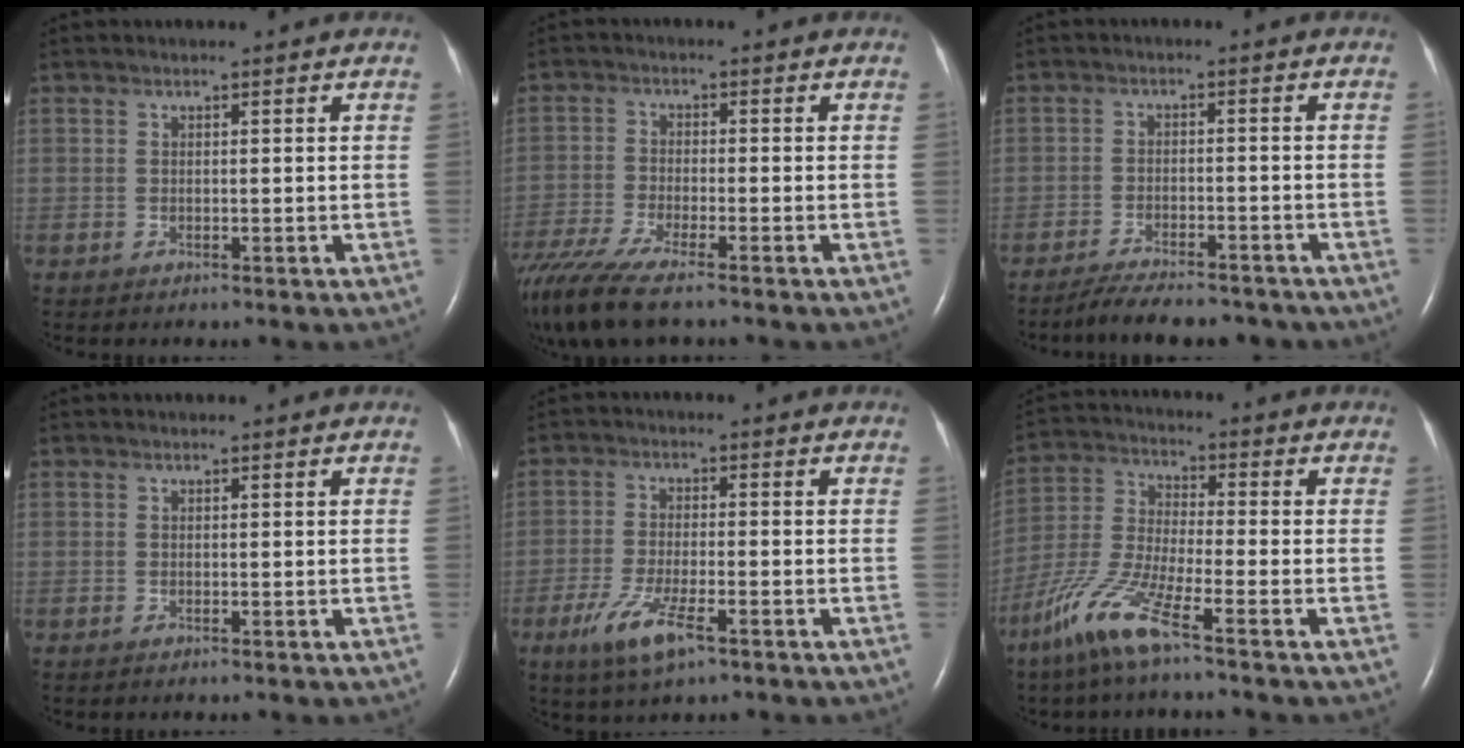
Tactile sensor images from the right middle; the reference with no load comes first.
{"total": 11.3, "force": [-9.0, 1.2, 6.7], "torque": [-0.127, -0.025, -0.159]}
{"total": 10.5, "force": [-9.5, 2.5, 3.8], "torque": [-0.061, -0.001, -0.137]}
{"total": 0.0}
{"total": 7.1, "force": [-3.9, 1.3, 5.8], "torque": [-0.126, -0.017, -0.067]}
{"total": 9.8, "force": [-6.4, 0.3, 7.4], "torque": [-0.171, -0.020, -0.139]}